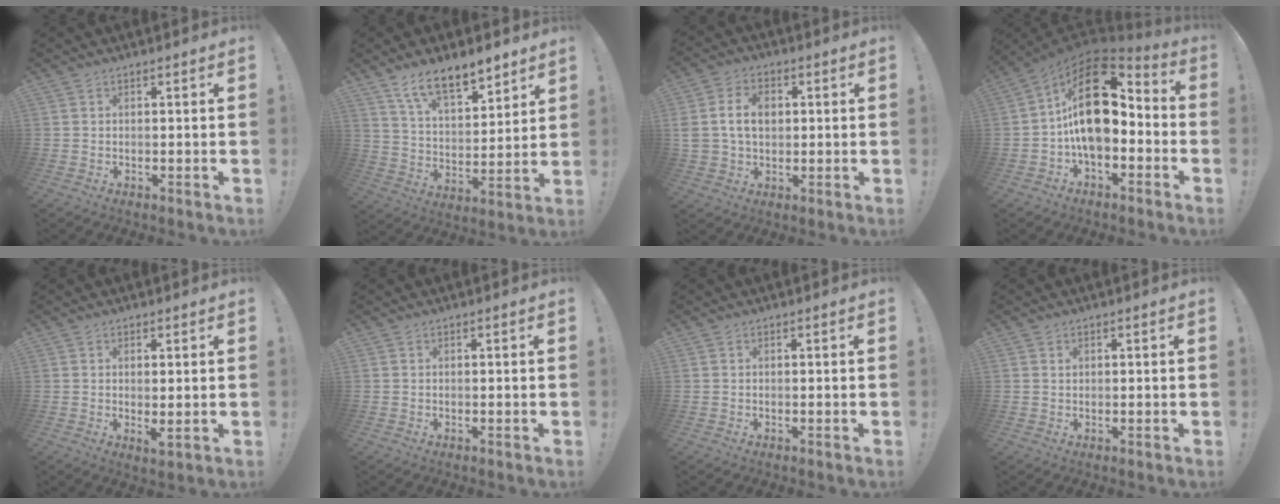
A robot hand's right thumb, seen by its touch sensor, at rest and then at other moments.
{"total": 13.3, "force": [9.9, 5.2, 7.1], "torque": [-0.119, -0.058, 0.181]}
{"total": 10.8, "force": [1.7, 7.8, 7.3], "torque": [-0.135, 0.005, 0.032]}
{"total": 21.4, "force": [2.8, 12.0, 17.5], "torque": [-0.298, -0.002, 0.055]}
{"total": 2.9, "force": [0.5, 0.8, 2.7], "torque": [-0.036, -0.011, 0.011]}
{"total": 0.0}
{"total": 0.0}
{"total": 0.7, "force": [0.4, 0.6, 0.1], "torque": [0.004, -0.003, 0.007]}